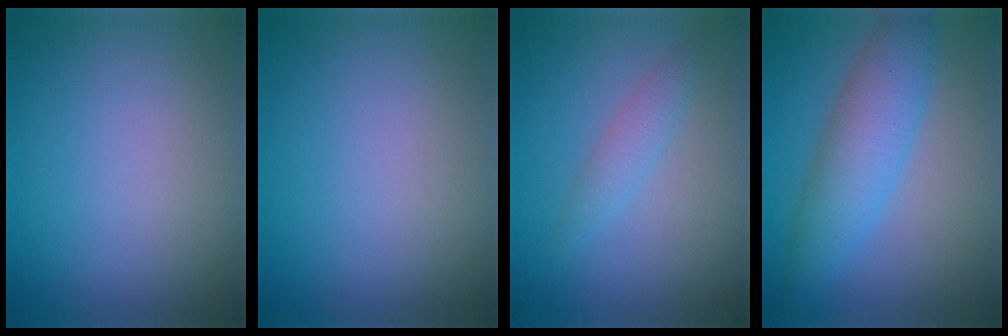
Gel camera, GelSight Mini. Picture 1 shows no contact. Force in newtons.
{"total": 0.0}
{"total": 1.8, "press": 1.8, "slide": 0.1}
{"total": 5.2, "press": 5.2, "slide": 0.2}